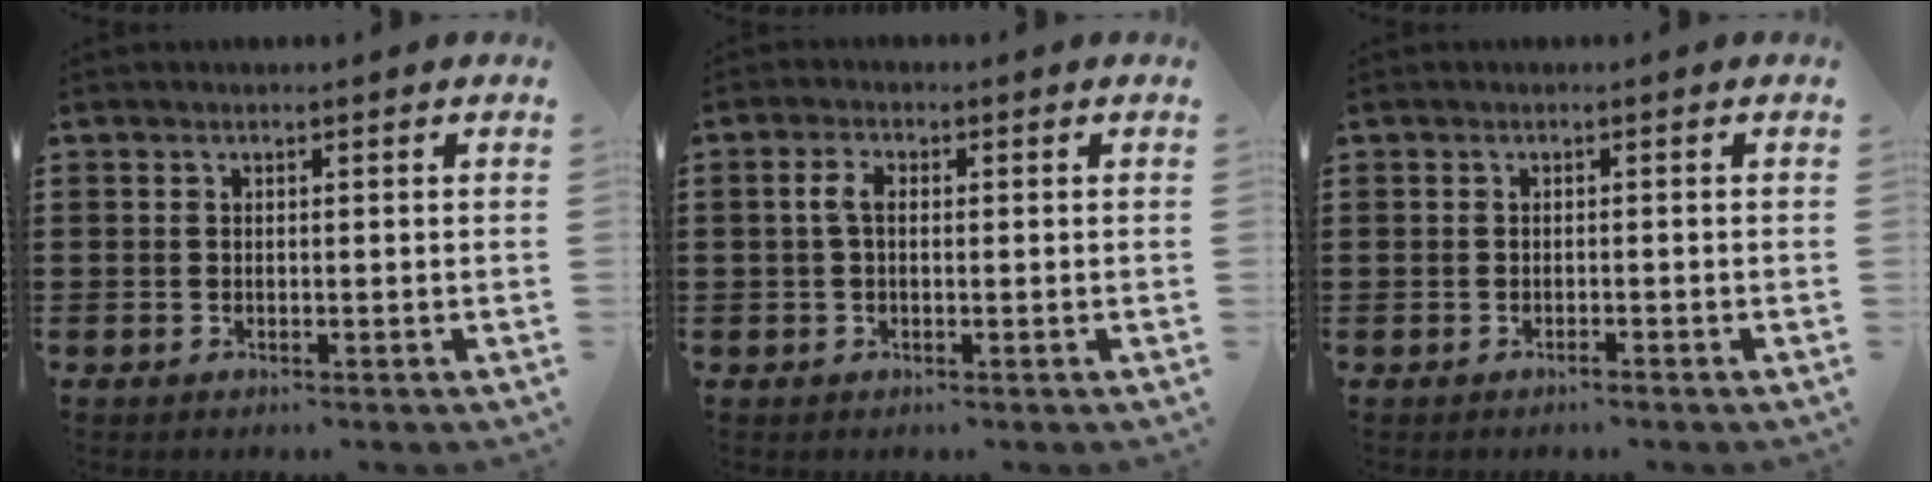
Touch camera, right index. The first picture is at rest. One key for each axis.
{"total": 2.9, "fx": 0.2, "fy": 1.5, "fz": 2.5, "tx": -0.058, "ty": 0.005, "tz": -0.001}
{"total": 0.7, "fx": -0.7, "fy": 0.1, "fz": 0.1, "tx": -0.003, "ty": 0.000, "tz": -0.014}